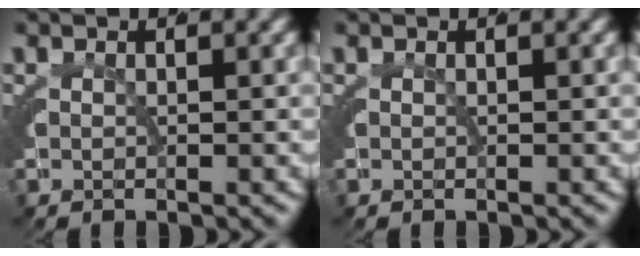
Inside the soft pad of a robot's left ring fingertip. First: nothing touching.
{"total": 0.0}